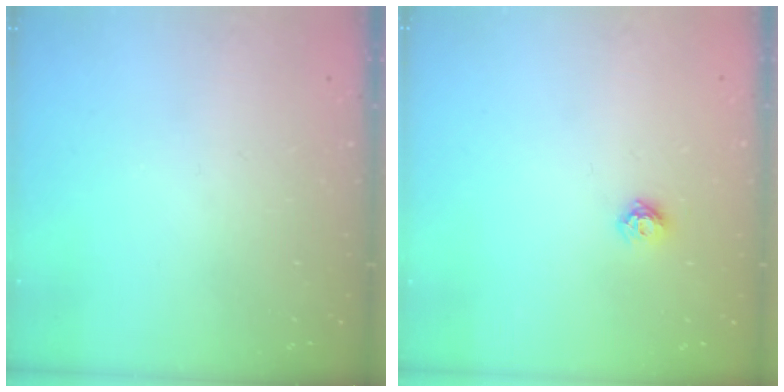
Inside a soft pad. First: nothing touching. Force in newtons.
{"total": 5.8, "press": 5.8, "slide": 0.7}